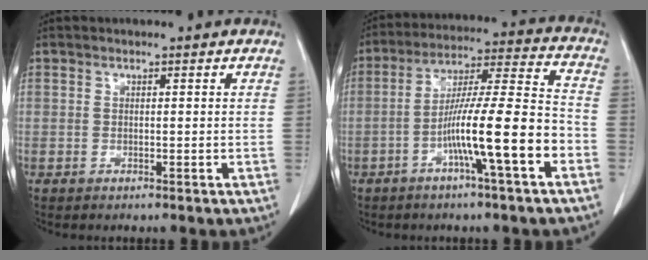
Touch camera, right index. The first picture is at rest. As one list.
[{"total": 14.1, "force": [-5.4, 0.0, 13.0], "torque": [-0.225, 0.010, -0.093]}]